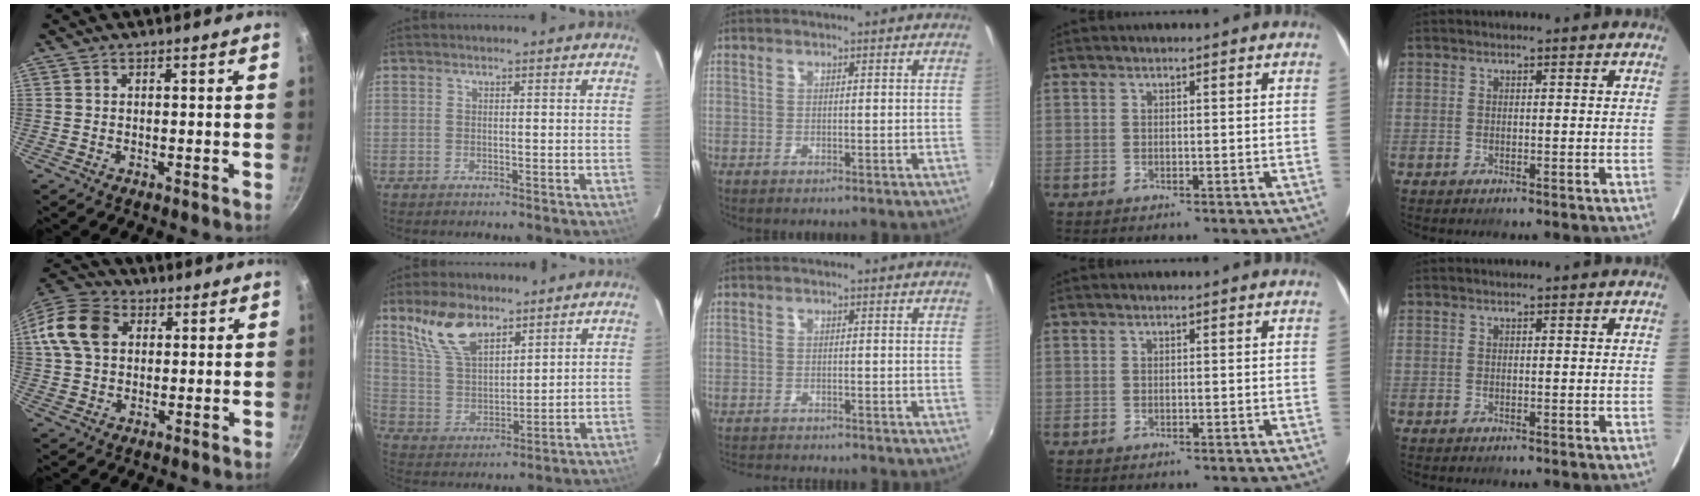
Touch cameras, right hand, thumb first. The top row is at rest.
{"thumb": {"total": 13.4, "force": [3.0, 10.1, 8.3], "torque": [-0.155, 0.022, 0.042]}, "index": {"total": 11.3, "force": [7.7, 5.1, 6.5], "torque": [-0.130, 0.018, 0.161]}, "middle": {"total": 5.2, "force": [-5.0, 0.7, 1.4], "torque": [-0.042, -0.015, -0.081]}}